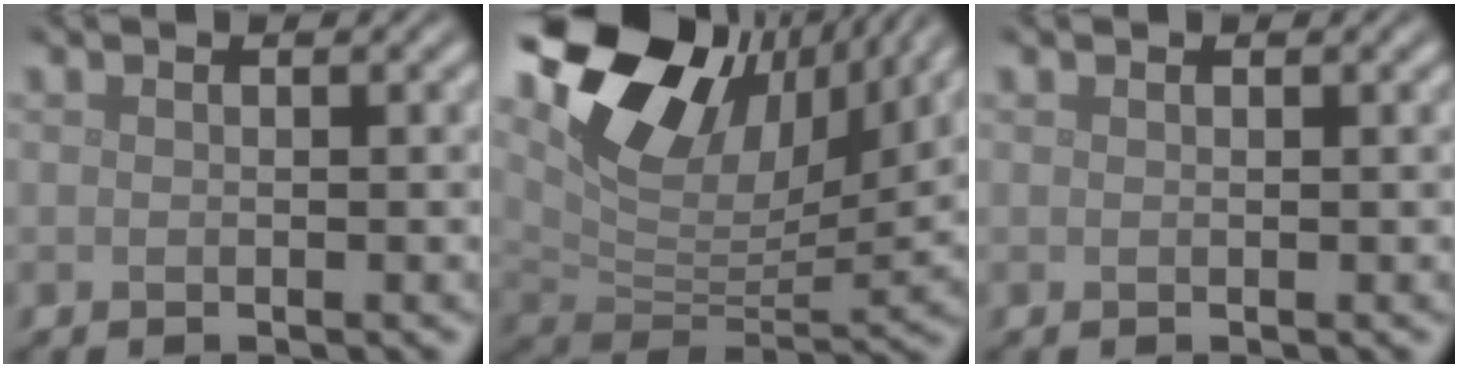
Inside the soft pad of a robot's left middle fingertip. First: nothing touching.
{"total": 14.2, "force": [9.0, 7.1, 8.3], "torque": [-0.175, 0.028, 0.165]}
{"total": 0.0}